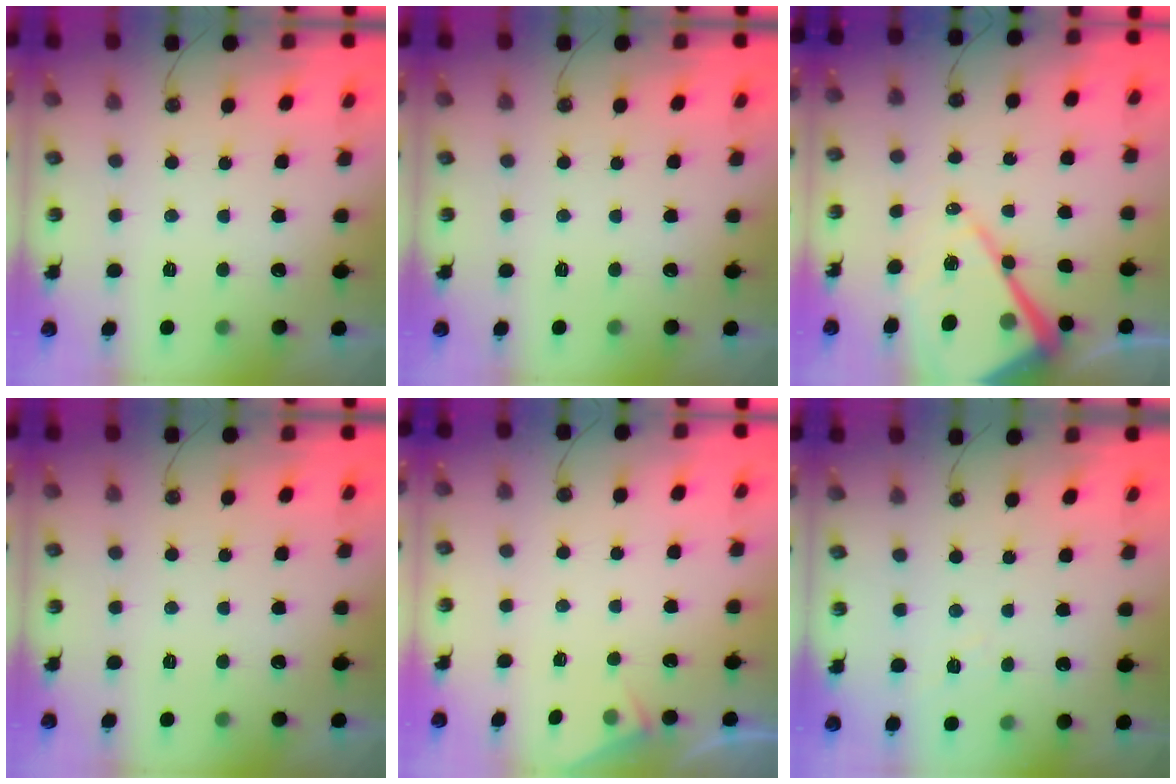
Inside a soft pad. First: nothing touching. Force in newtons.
{"total": 0.0}
{"total": 18.2, "press": 18.1, "slide": 1.9}
{"total": 0.0}
{"total": 4.6, "press": 4.5, "slide": 0.6}
{"total": 3.6, "press": 3.6, "slide": 0.4}